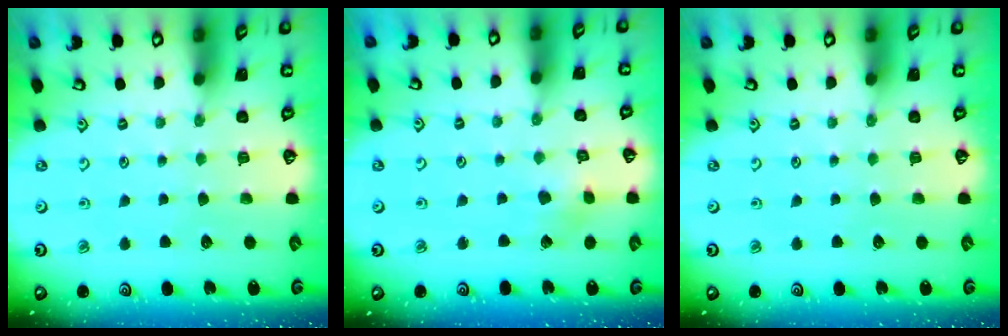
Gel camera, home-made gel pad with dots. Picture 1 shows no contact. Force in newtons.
{"total": 3.4, "press": 3.4, "slide": 0.4}
{"total": 0.0}